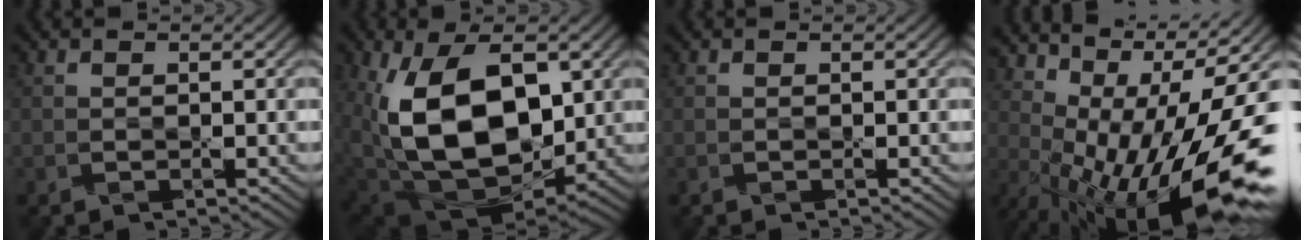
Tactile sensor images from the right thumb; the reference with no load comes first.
{"total": 17.8, "force": [1.5, 11.2, 13.7], "torque": [-0.266, -0.034, 0.036]}
{"total": 0.0}
{"total": 18.9, "force": [-2.6, 7.4, 17.2], "torque": [-0.243, 0.014, -0.047]}